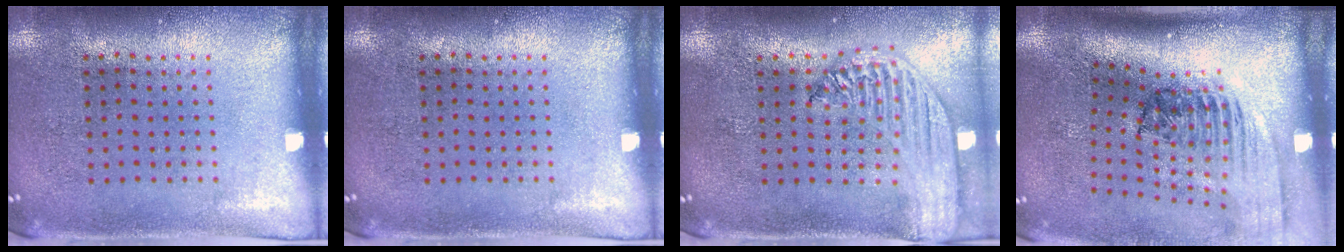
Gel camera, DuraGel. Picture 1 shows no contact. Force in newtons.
{"total": 0.0}
{"total": 2.6, "press": 2.1, "slide": 1.5}
{"total": 2.6, "press": 1.8, "slide": 1.9}